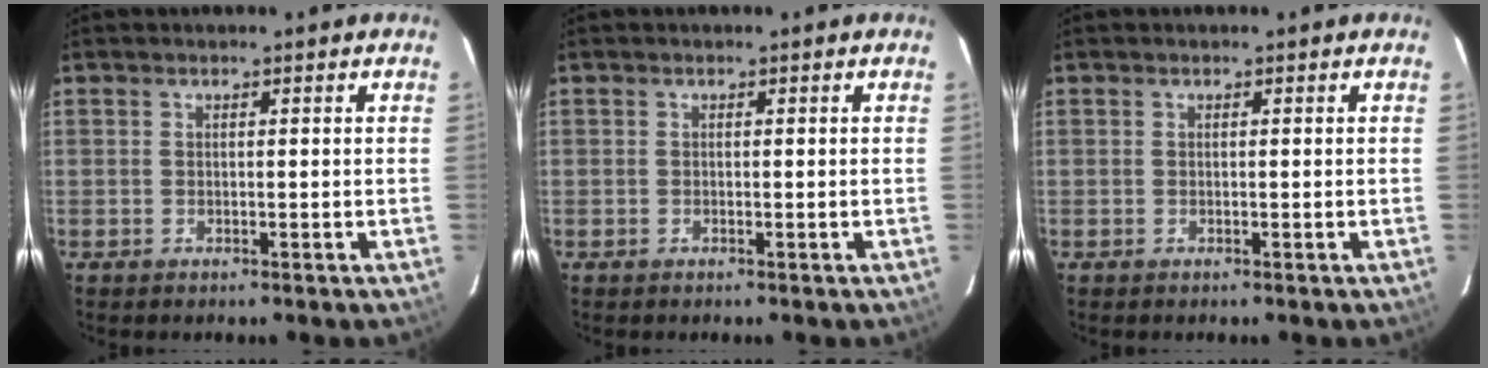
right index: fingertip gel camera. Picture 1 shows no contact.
{"total": 0.0}
{"total": 0.0}